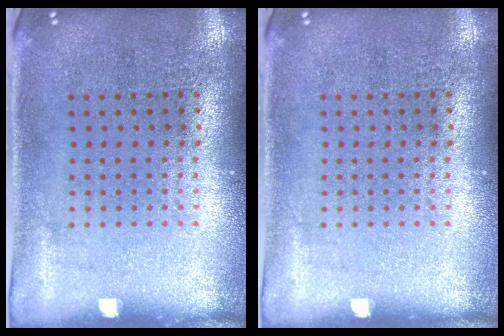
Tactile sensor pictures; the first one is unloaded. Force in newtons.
{"total": 0.0}